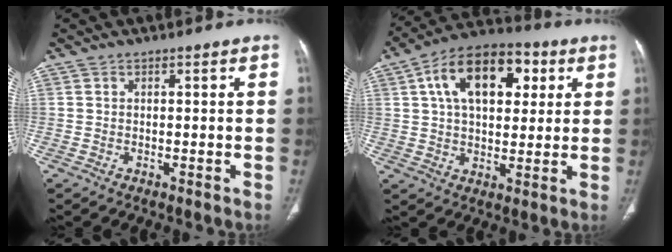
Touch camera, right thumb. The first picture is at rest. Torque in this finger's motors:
{"motor_torque": [0.79, 3.88, 1.36, 0.14, 0.12]}